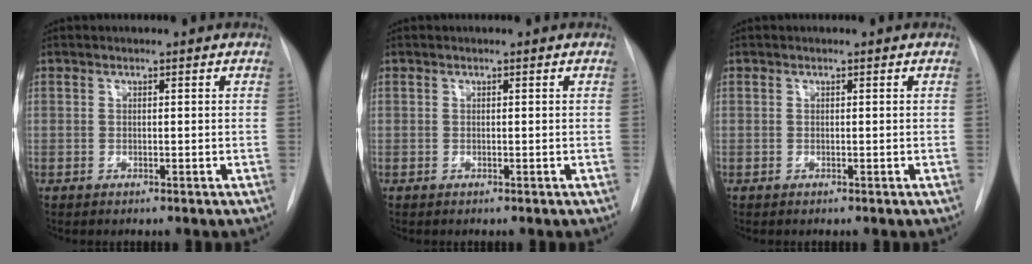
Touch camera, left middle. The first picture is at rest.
{"total": 0.0}
{"total": 0.0}